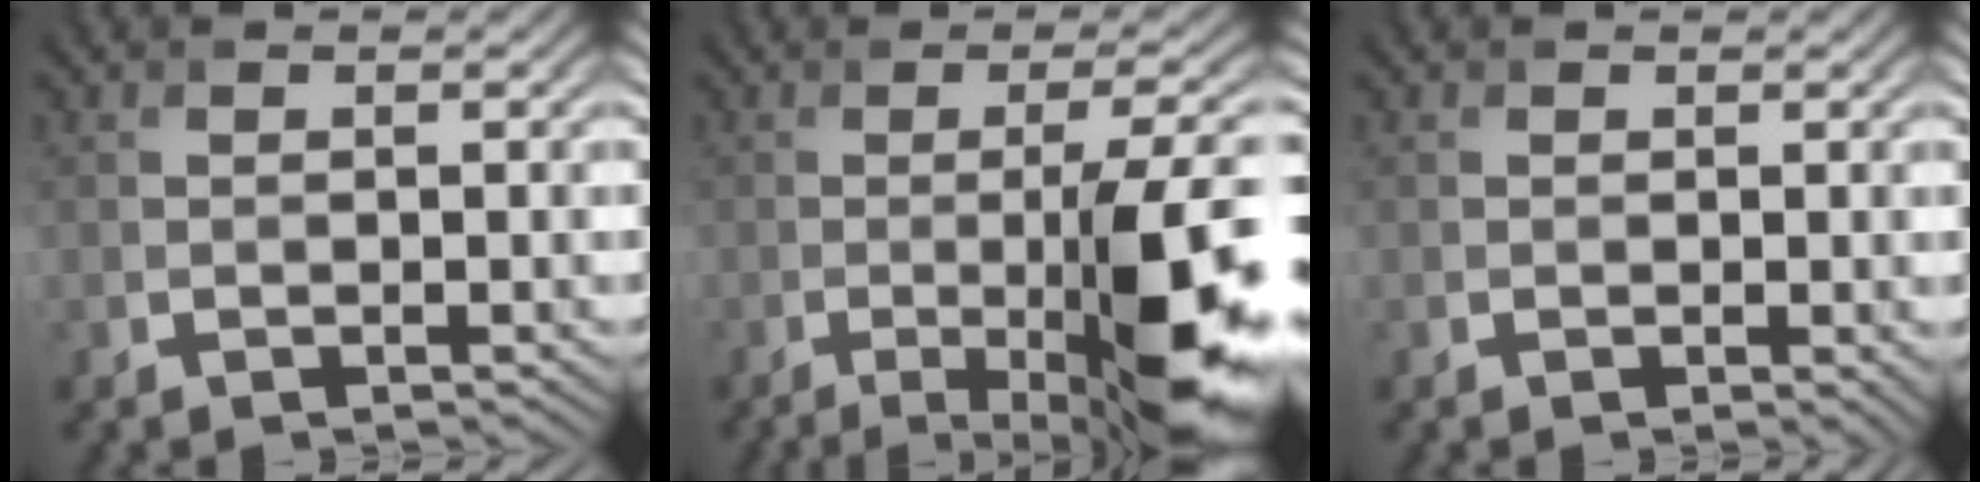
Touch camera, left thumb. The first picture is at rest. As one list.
[{"total": 12.5, "force": [-3.5, 2.9, 11.7], "torque": [-0.145, -0.001, -0.053]}, {"total": 0.0}]